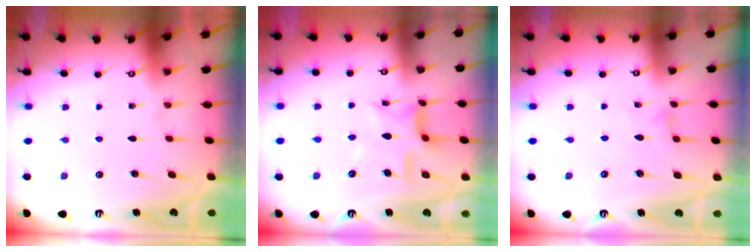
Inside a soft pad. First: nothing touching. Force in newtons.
{"total": 10.4, "press": 10.4, "slide": 1.0}
{"total": 0.0}